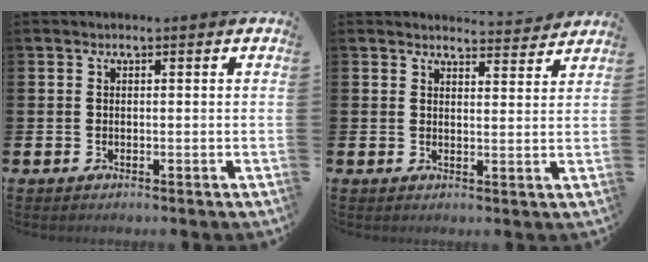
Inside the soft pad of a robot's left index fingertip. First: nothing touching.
{"total": 3.5, "force": [3.5, 0.2, -0.1], "torque": [0.005, -0.027, 0.061]}